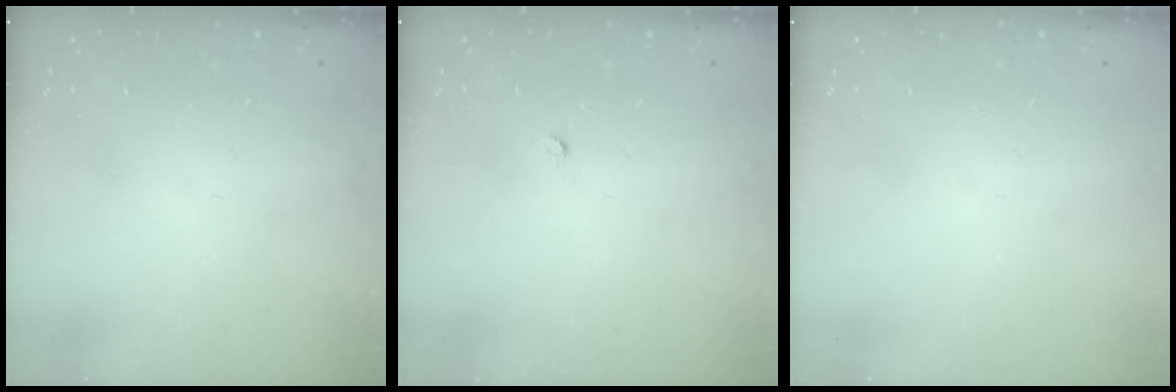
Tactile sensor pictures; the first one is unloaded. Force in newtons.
{"total": 2.2, "press": 2.2, "slide": 0.3}
{"total": 0.0}